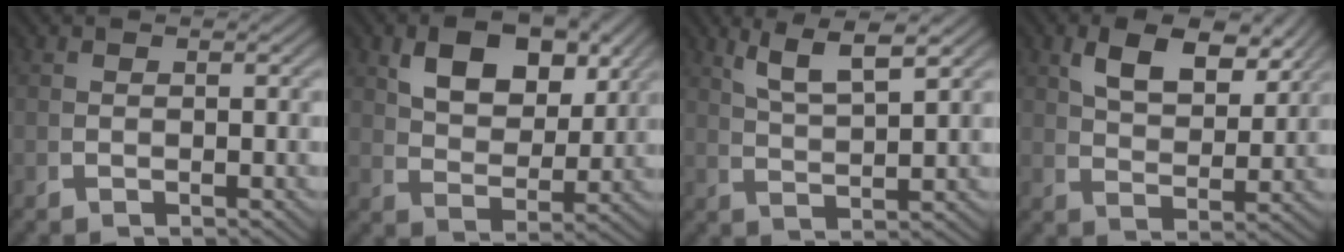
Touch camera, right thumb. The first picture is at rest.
{"total": 6.2, "force": [2.9, 3.3, 4.4], "torque": [-0.068, -0.007, 0.057]}
{"total": 5.3, "force": [3.8, 1.0, 3.5], "torque": [-0.056, 0.010, 0.074]}
{"total": 5.9, "force": [3.8, 2.2, 3.9], "torque": [-0.064, 0.002, 0.073]}